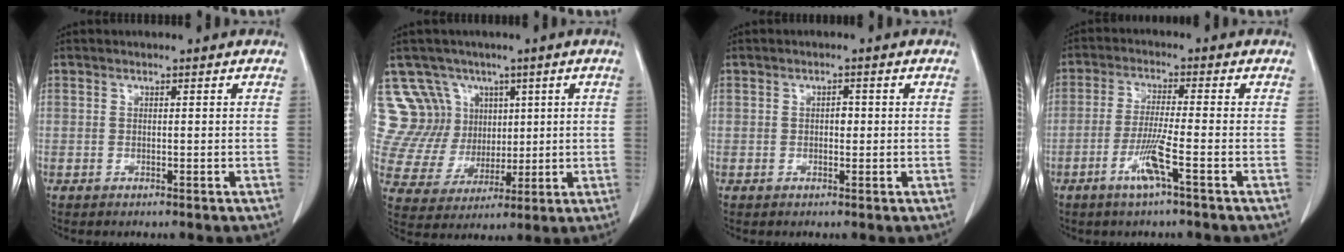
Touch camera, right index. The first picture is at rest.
{"total": 11.6, "force": [5.5, 10.2, 1.3], "torque": [-0.045, 0.054, 0.120]}
{"total": 1.2, "force": [0.0, 0.8, 1.0], "torque": [-0.015, 0.003, -0.001]}
{"total": 5.8, "force": [-2.7, -0.5, 5.1], "torque": [-0.102, -0.008, -0.054]}